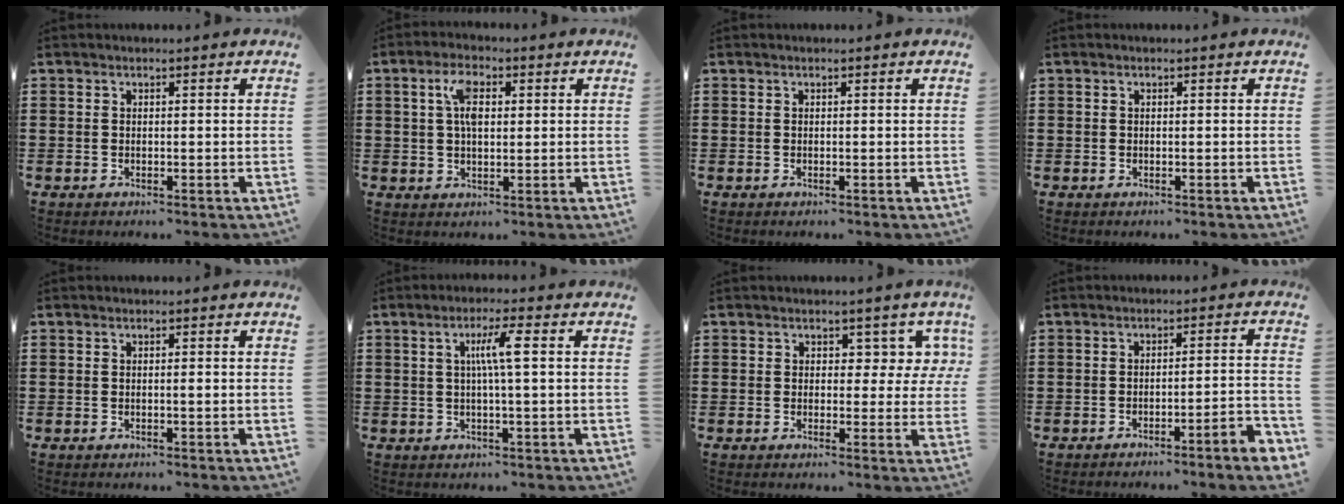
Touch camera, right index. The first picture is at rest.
{"total": 5.3, "force": [1.5, 2.4, 4.4], "torque": [-0.096, 0.011, 0.024]}
{"total": 0.0}
{"total": 0.0}
{"total": 0.5, "force": [-0.1, 0.1, 0.5], "torque": [-0.011, -0.003, 0.000]}
{"total": 5.0, "force": [0.7, 0.0, 4.9], "torque": [-0.094, 0.001, 0.005]}
{"total": 3.9, "force": [2.1, 2.9, 1.7], "torque": [-0.018, -0.009, 0.028]}
{"total": 3.5, "force": [-3.0, -0.5, 1.7], "torque": [-0.029, -0.009, -0.061]}